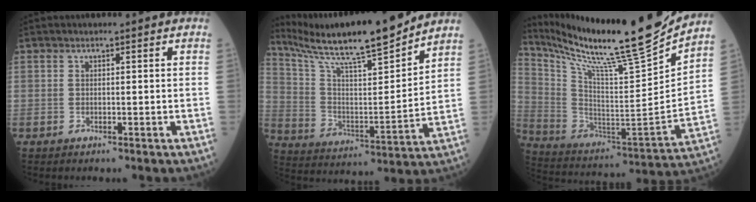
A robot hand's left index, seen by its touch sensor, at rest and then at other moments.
{"total": 19.7, "force": [17.3, 0.6, 9.4], "torque": [-0.173, -0.006, 0.288]}
{"total": 25.6, "force": [22.4, -0.9, 12.4], "torque": [-0.233, -0.076, 0.360]}